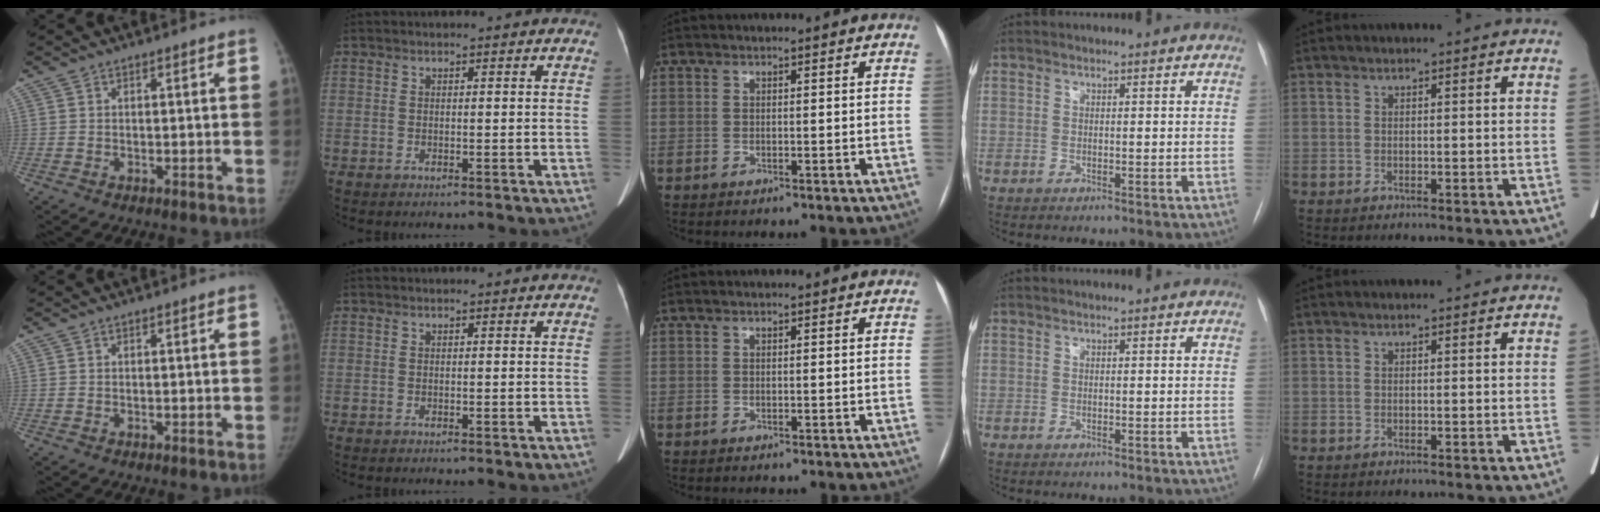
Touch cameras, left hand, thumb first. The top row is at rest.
{}